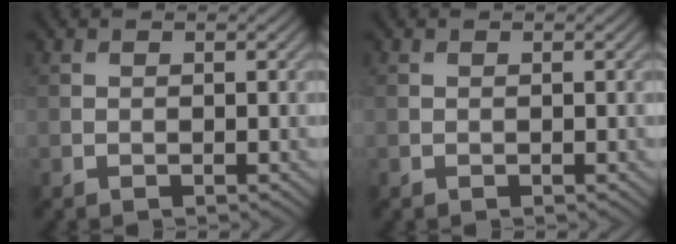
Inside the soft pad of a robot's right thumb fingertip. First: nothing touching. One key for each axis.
{"total": 0.0}